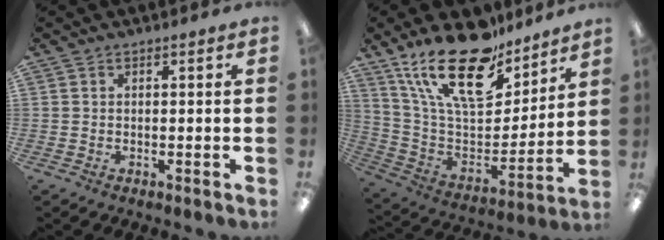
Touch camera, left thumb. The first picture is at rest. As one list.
[{"total": 24.4, "force": [16.5, 10.8, 14.4], "torque": [-0.260, -0.112, 0.289]}]